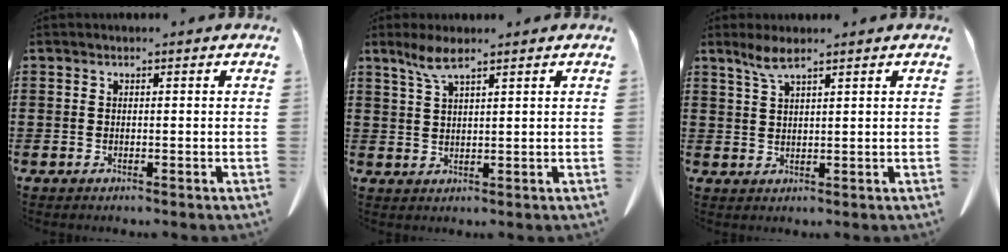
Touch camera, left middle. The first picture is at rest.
{"total": 4.2, "force": [2.7, 0.6, 3.1], "torque": [-0.069, 0.002, 0.048]}
{"total": 3.3, "force": [2.3, 0.4, 2.3], "torque": [-0.051, 0.001, 0.042]}